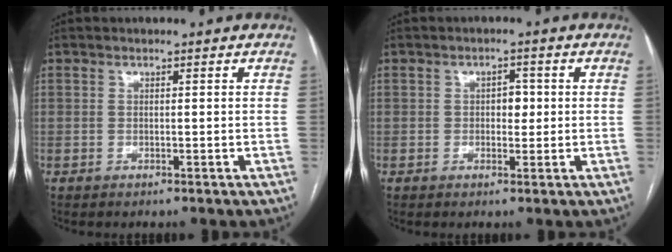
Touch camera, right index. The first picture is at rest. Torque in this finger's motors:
{"motor_torque": [0.43, 0.00, 0.00, 0.03]}